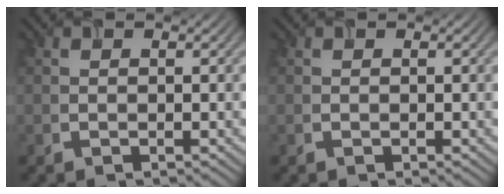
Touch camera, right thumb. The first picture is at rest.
{"total": 0.0}